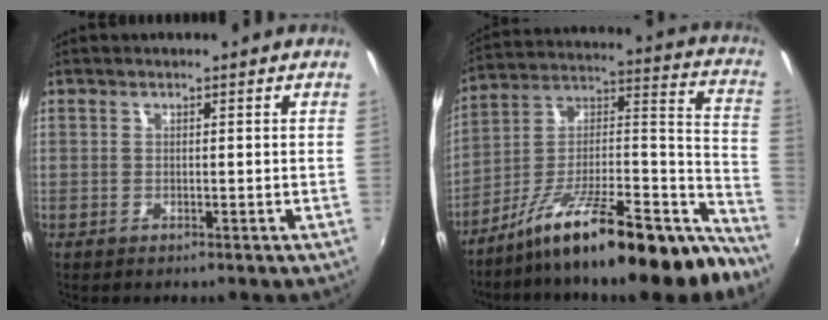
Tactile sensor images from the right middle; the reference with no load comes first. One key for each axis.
{"total": 24.3, "fx": -17.6, "fy": 4.2, "fz": 16.2, "tx": -0.219, "ty": 0.001, "tz": -0.282}